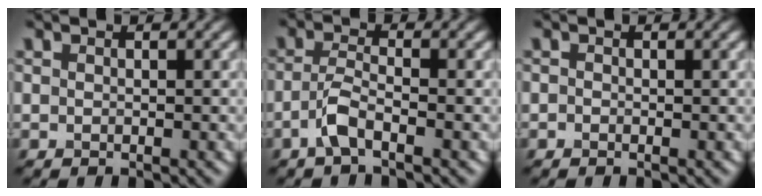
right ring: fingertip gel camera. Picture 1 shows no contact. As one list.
[{"total": 2.7, "force": [-1.6, 0.7, 2.1], "torque": [-0.049, 0.004, -0.039]}, {"total": 0.0}]